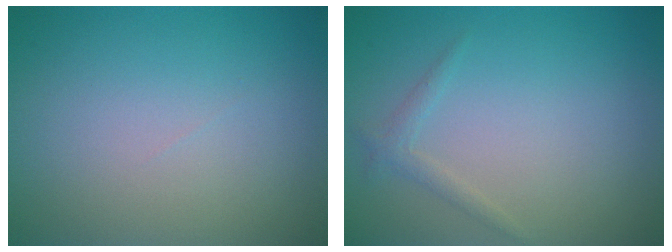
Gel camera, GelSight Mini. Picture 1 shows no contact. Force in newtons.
{"total": 1.1, "press": 1.1, "slide": 0.1}